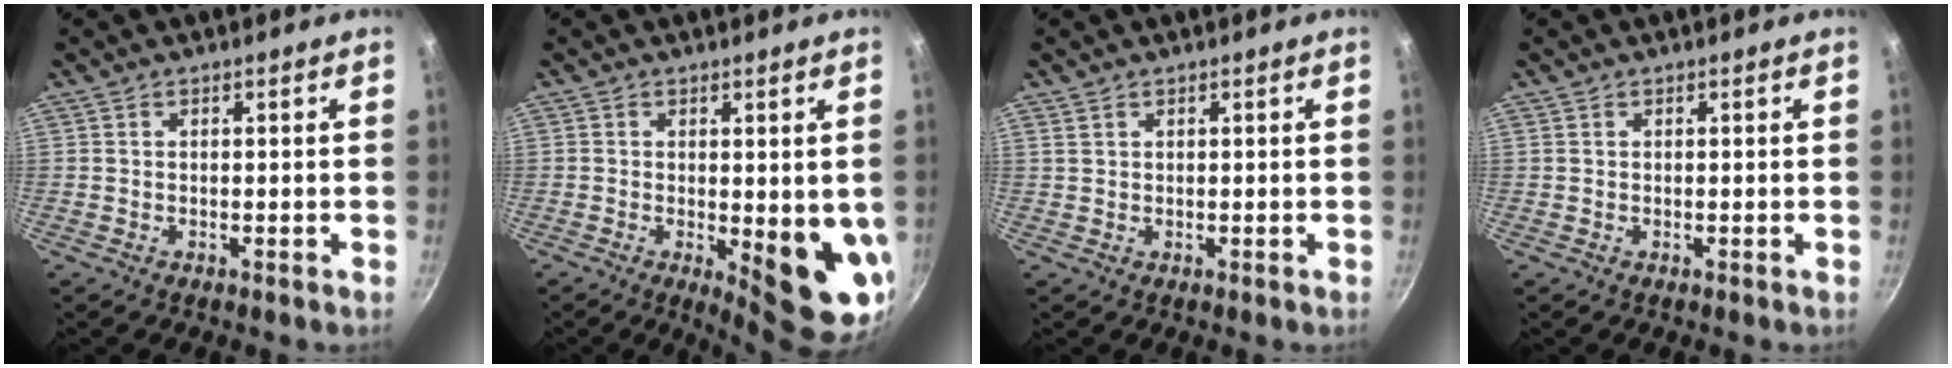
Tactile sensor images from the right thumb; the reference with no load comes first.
{"total": 10.6, "force": [-1.0, 3.6, 9.9], "torque": [-0.107, -0.021, -0.004]}
{"total": 1.1, "force": [0.7, 0.7, 0.4], "torque": [-0.007, 0.000, 0.013]}
{"total": 0.0}